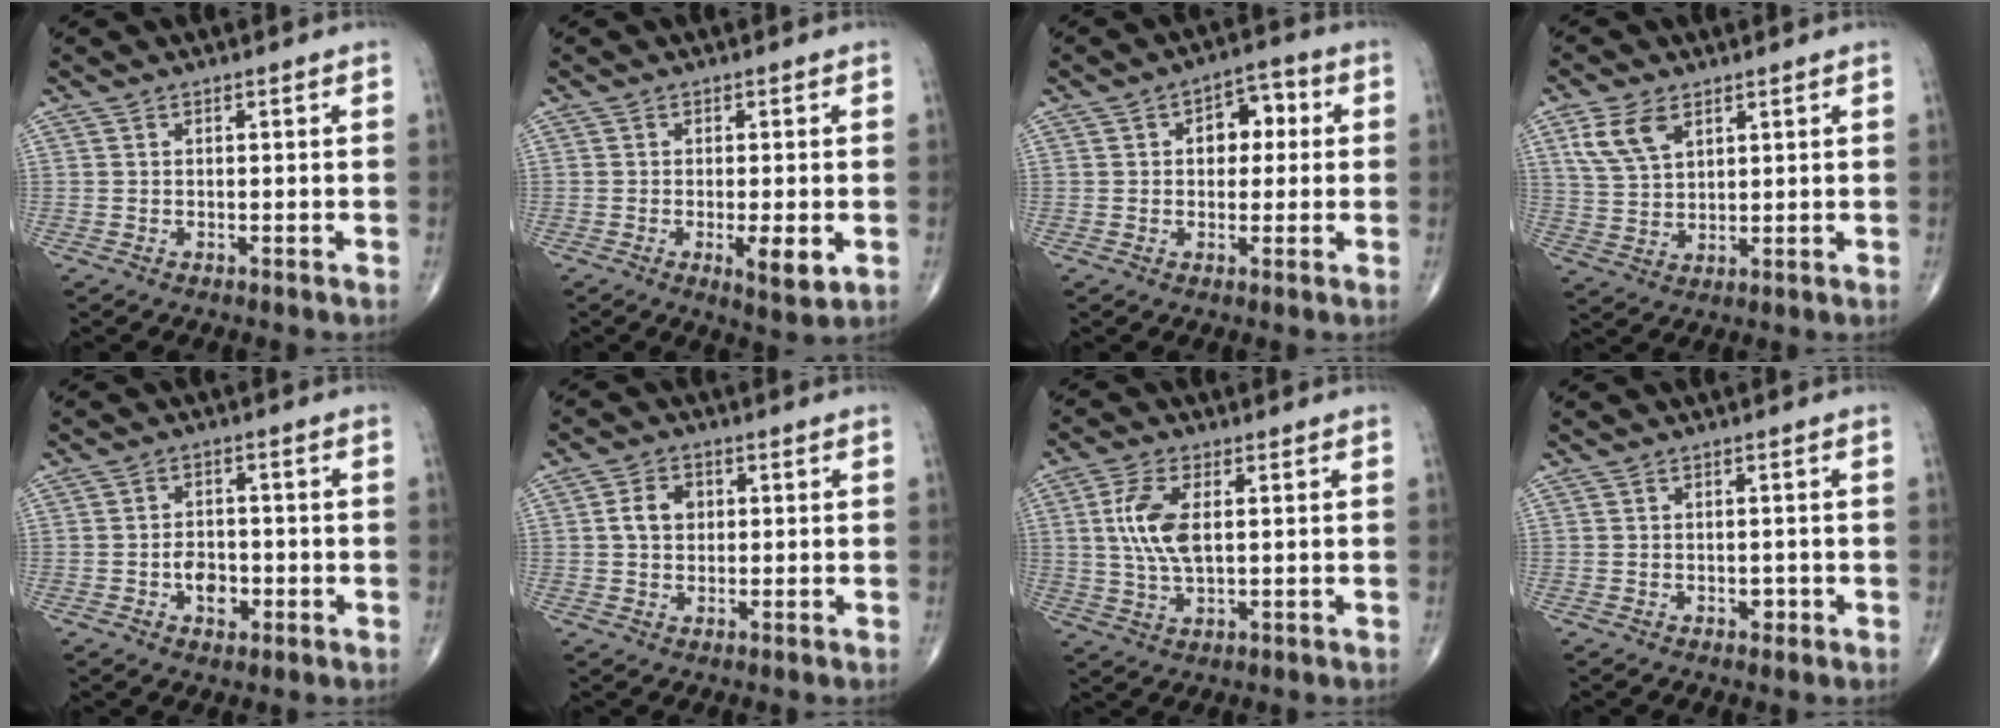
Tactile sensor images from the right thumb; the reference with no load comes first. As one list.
[{"total": 5.4, "force": [-1.3, 1.5, 5.0], "torque": [-0.077, -0.014, -0.019]}, {"total": 6.9, "force": [1.2, 4.7, 4.9], "torque": [-0.038, 0.018, 0.010]}, {"total": 7.6, "force": [3.7, 4.4, 4.9], "torque": [-0.089, -0.009, 0.081]}, {"total": 4.9, "force": [-1.5, 3.3, 3.3], "torque": [-0.034, 0.008, -0.024]}, {"total": 4.6, "force": [0.7, 3.5, 2.9], "torque": [-0.046, 0.007, 0.009]}, {"total": 8.4, "force": [1.3, 3.8, 7.3], "torque": [-0.163, -0.002, 0.027]}, {"total": 1.4, "force": [-0.5, 1.0, 0.8], "torque": [-0.004, 0.002, -0.007]}]